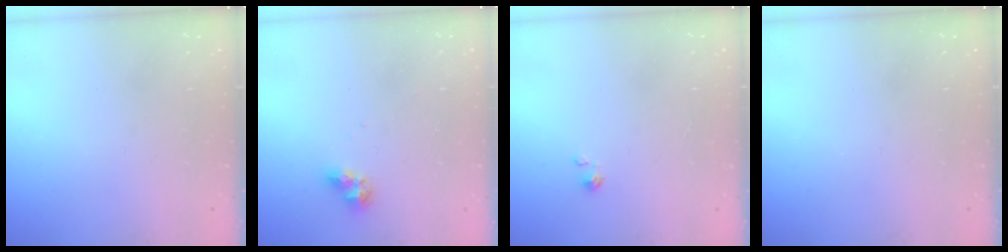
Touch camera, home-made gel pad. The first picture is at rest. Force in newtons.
{"total": 8.1, "press": 8.1, "slide": 1.0}
{"total": 0.0}
{"total": 0.0}